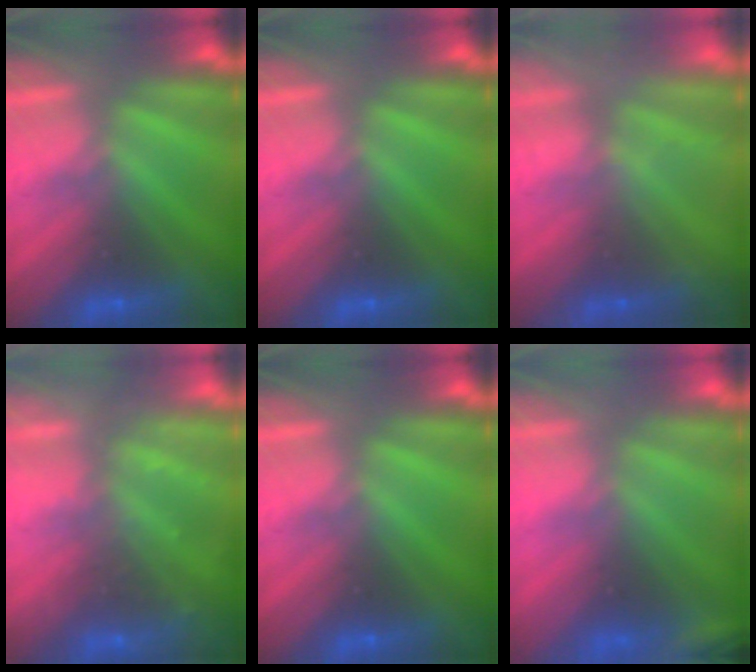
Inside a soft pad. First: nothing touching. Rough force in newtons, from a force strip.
{"total": 0.0}
{"total": 2.3}
{"total": 2.2}
{"total": 0.0}
{"total": 2.4}